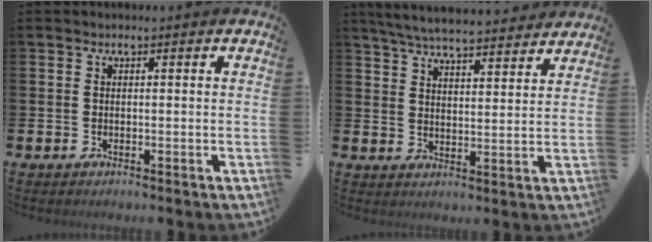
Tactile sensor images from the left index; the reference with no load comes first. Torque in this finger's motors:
{"motor_torque": [0.95, -1.19, 0.56, 0.21]}